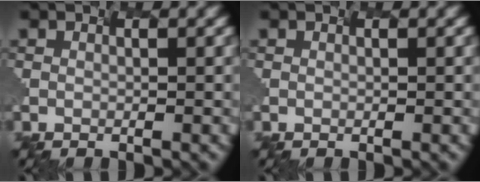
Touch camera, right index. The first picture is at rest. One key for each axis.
{"total": 0.0}